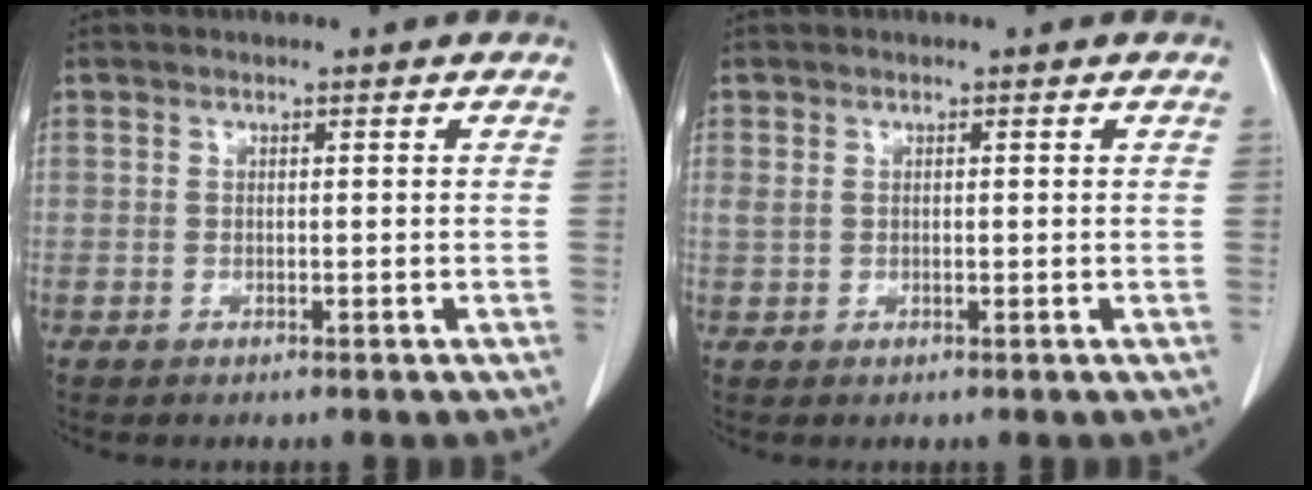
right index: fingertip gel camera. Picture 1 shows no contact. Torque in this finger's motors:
{"motor_torque": [0.09, 0.14, 0.02, 0.00]}